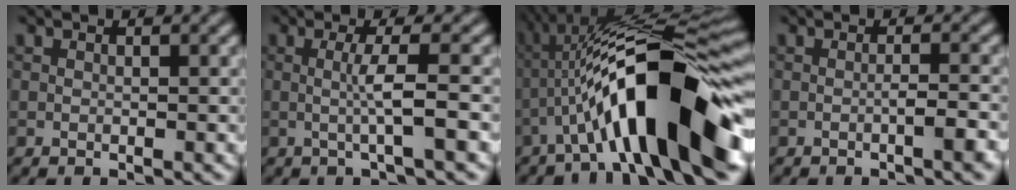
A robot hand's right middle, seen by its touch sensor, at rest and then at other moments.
{"total": 2.8, "force": [-0.5, 0.0, 2.8], "torque": [-0.056, 0.016, -0.008]}
{"total": 12.9, "force": [-3.9, 2.7, 12.0], "torque": [-0.209, 0.043, -0.057]}
{"total": 1.9, "force": [-1.0, 0.1, 1.6], "torque": [-0.027, 0.022, -0.013]}